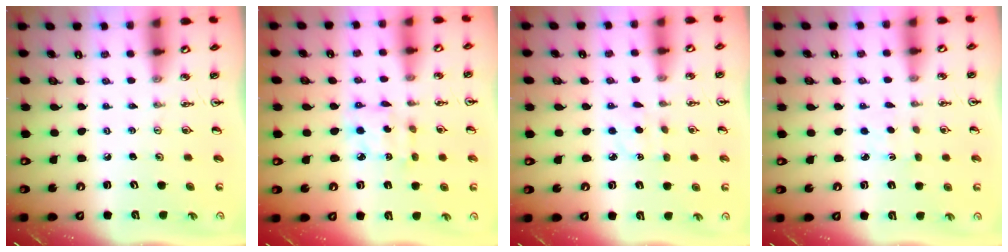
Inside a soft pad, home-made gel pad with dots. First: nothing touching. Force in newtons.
{"total": 5.1, "press": 5.1, "slide": 0.2}
{"total": 2.7, "press": 2.7, "slide": 0.4}
{"total": 1.3, "press": 1.3, "slide": 0.3}